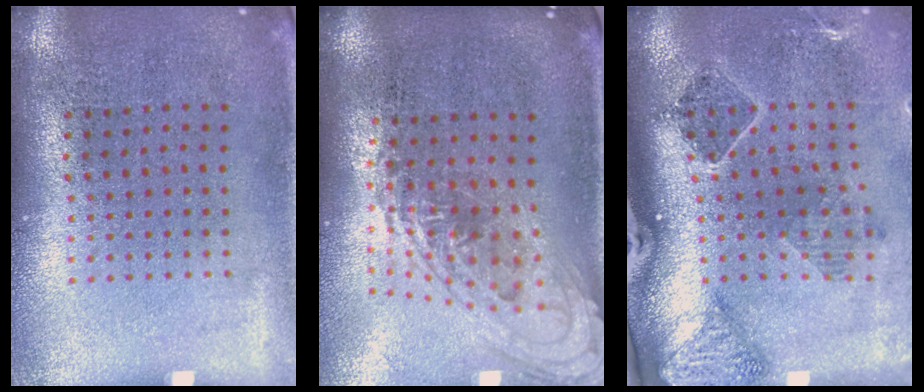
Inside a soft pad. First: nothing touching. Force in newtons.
{"total": 1.5, "press": 1.3, "slide": 0.7}
{"total": 1.8, "press": 1.6, "slide": 0.7}